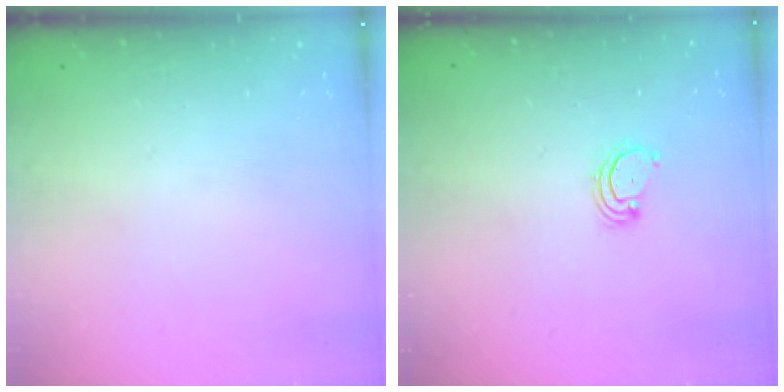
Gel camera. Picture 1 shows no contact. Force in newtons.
{"total": 2.8, "press": 2.8, "slide": 0.3}